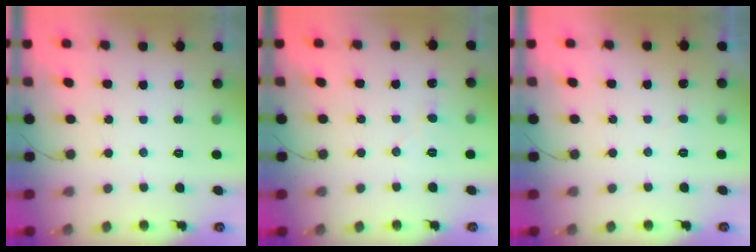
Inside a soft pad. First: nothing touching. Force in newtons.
{"total": 5.8, "press": 5.7, "slide": 0.5}
{"total": 2.4, "press": 2.4, "slide": 0.2}